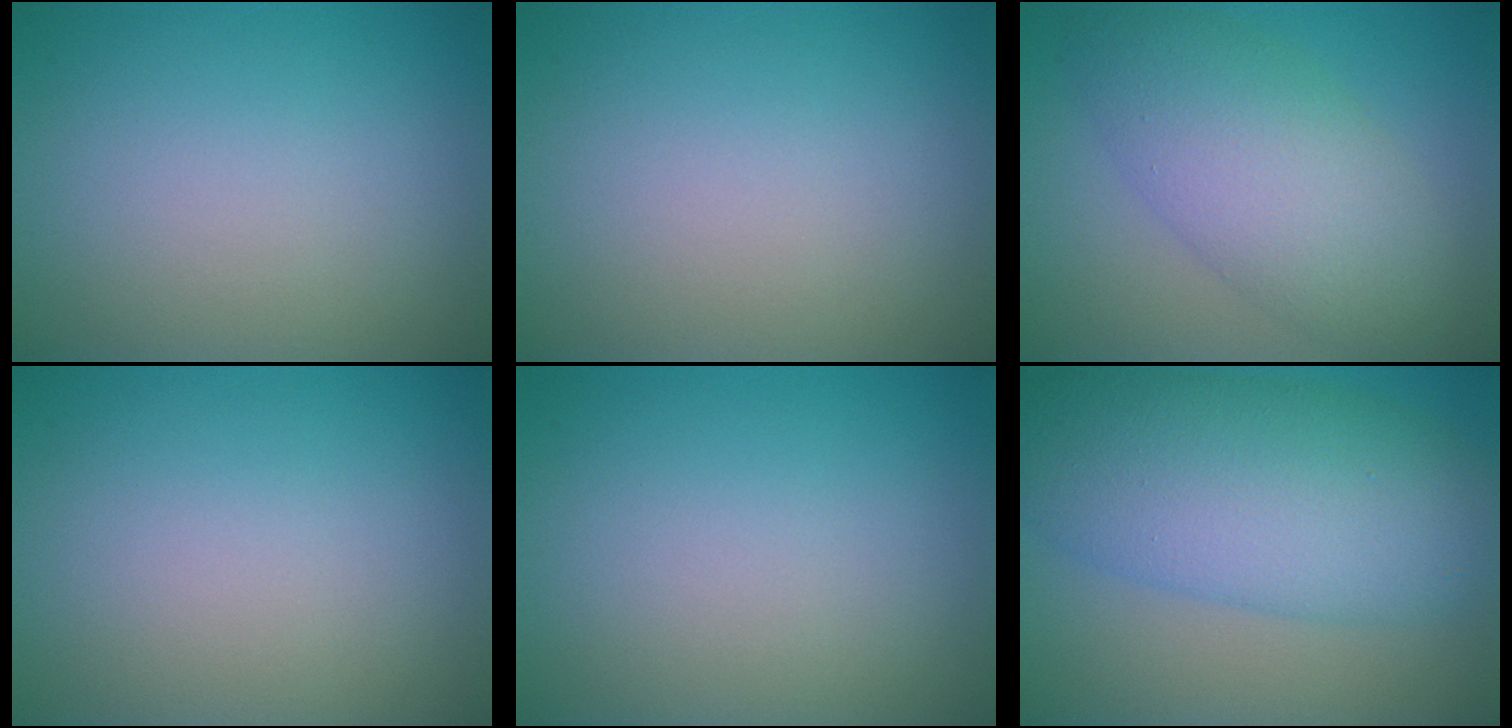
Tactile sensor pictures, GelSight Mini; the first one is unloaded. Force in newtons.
{"total": 0.0}
{"total": 6.9, "press": 6.9, "slide": 0.2}
{"total": 0.0}
{"total": 0.0}
{"total": 10.0, "press": 10.0, "slide": 0.3}